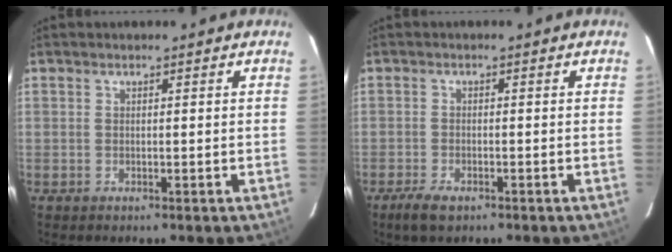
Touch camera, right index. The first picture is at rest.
{"total": 3.3, "force": [-2.2, 1.2, 2.1], "torque": [-0.052, -0.006, -0.036]}